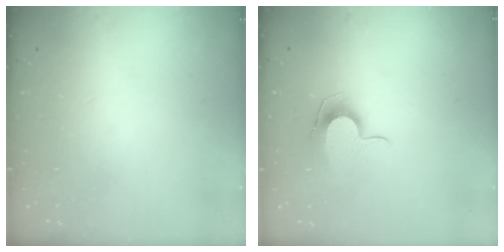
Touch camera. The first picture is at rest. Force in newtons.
{"total": 8.4, "press": 8.3, "slide": 0.7}